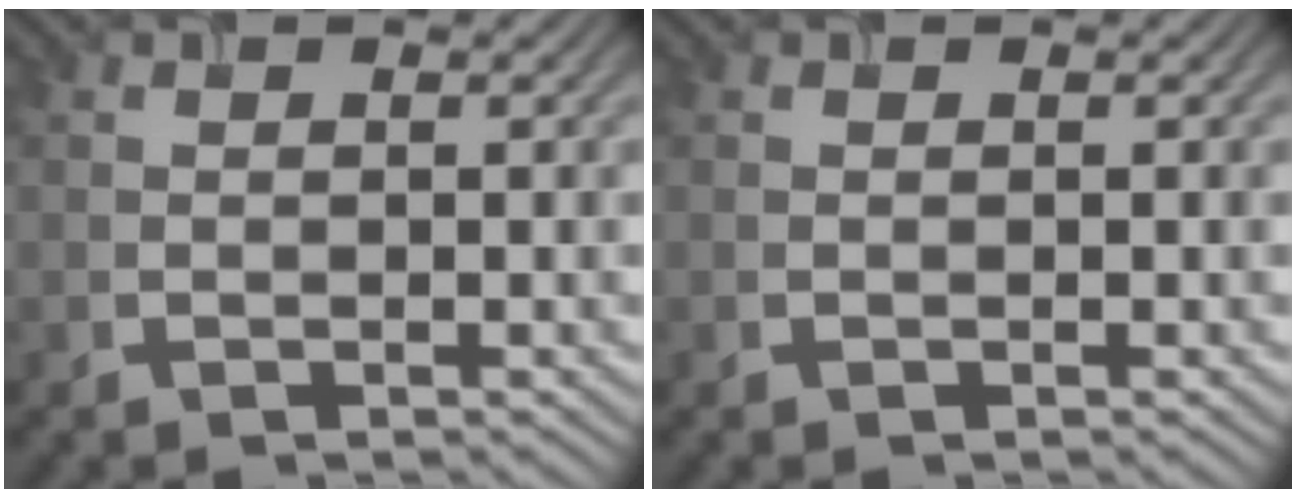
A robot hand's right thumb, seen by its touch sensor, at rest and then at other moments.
{"total": 0.0}